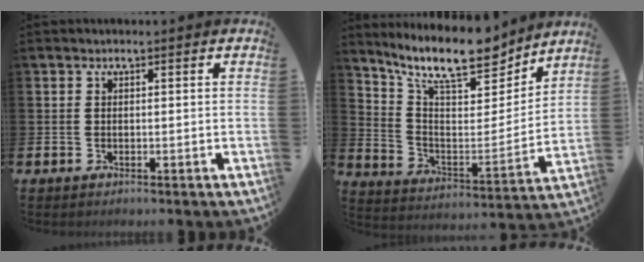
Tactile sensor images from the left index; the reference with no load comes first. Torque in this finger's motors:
{"motor_torque": [0.46, -0.78, 1.02, 0.21]}